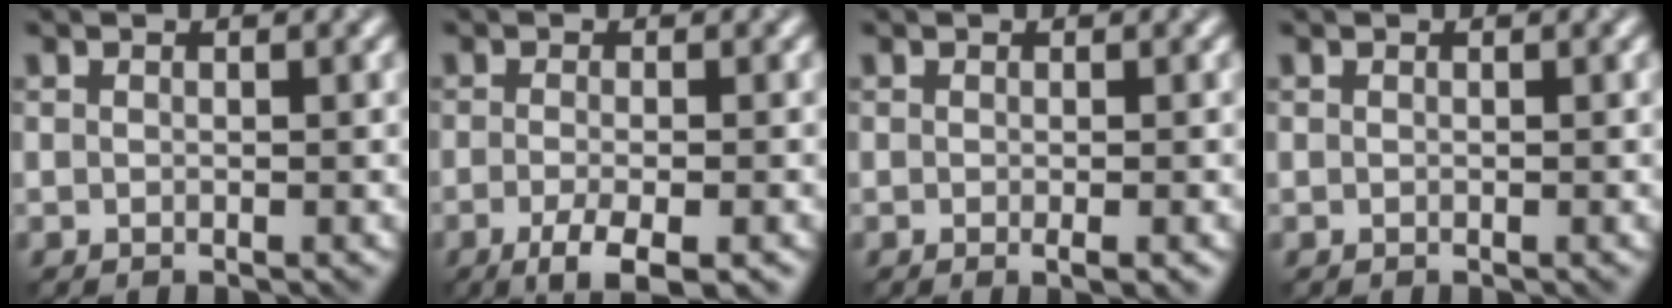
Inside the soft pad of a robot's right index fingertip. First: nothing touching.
{"total": 4.1, "force": [-2.0, 1.0, 3.4], "torque": [-0.059, -0.008, -0.038]}
{"total": 1.1, "force": [-0.3, 0.1, 1.0], "torque": [-0.015, -0.005, -0.005]}
{"total": 0.0}